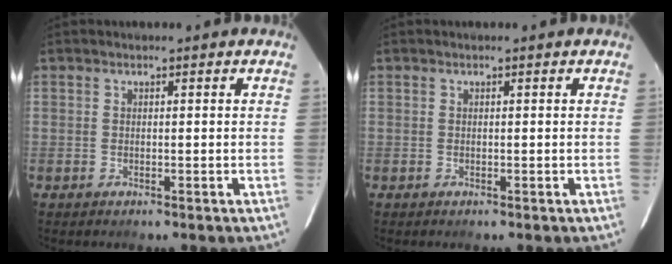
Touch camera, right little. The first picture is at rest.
{"total": 0.0}